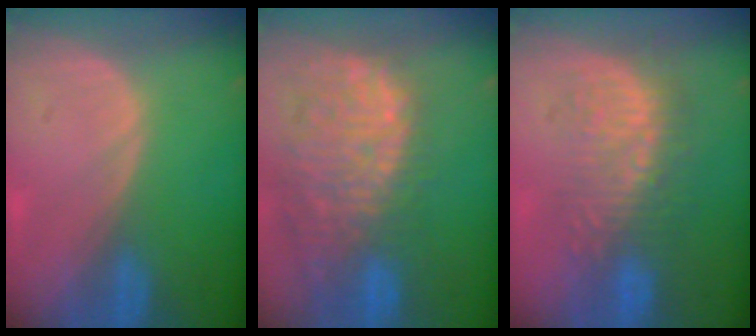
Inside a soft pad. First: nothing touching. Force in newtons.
{"total": 13.8, "press": 11.6, "slide": 7.5}
{"total": 8.7, "press": 8.6, "slide": 1.6}